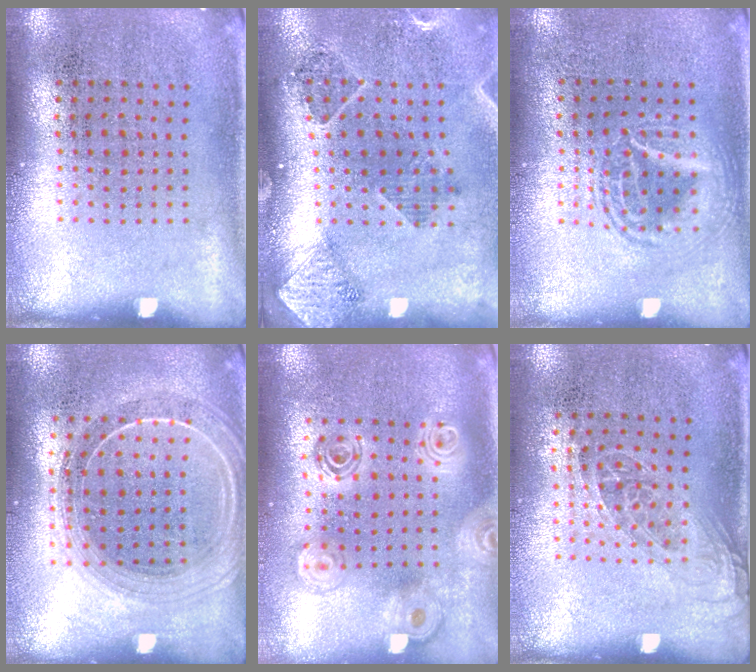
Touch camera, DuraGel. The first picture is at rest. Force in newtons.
{"total": 1.5, "press": 1.5, "slide": 0.3}
{"total": 1.6, "press": 1.6, "slide": 0.2}
{"total": 2.0, "press": 1.7, "slide": 0.9}
{"total": 2.1, "press": 1.7, "slide": 1.3}
{"total": 1.1, "press": 0.9, "slide": 0.5}